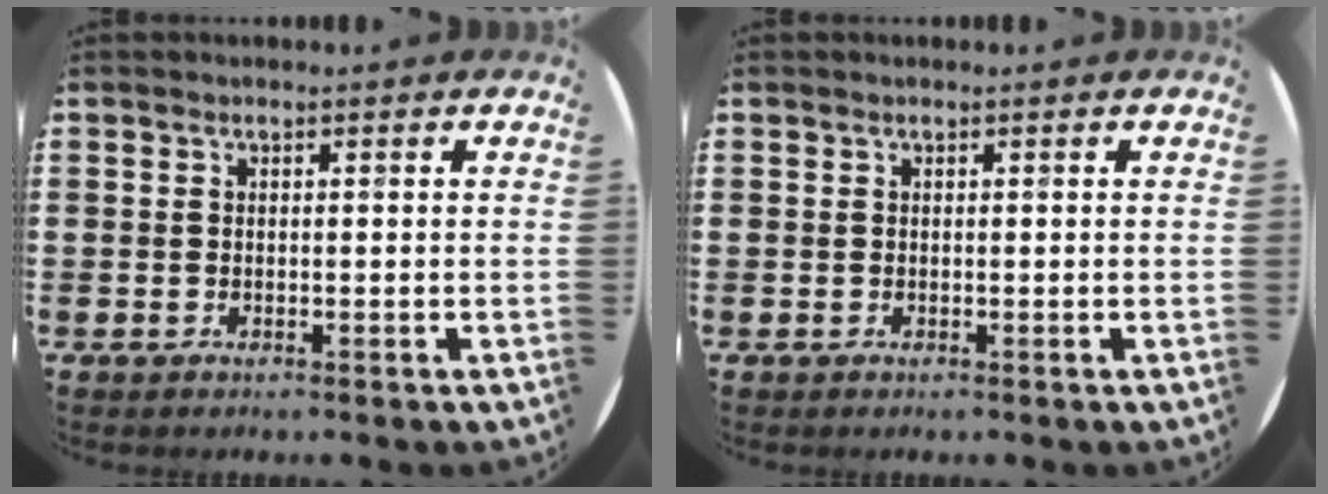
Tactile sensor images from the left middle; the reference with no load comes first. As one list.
[{"total": 0.0}]